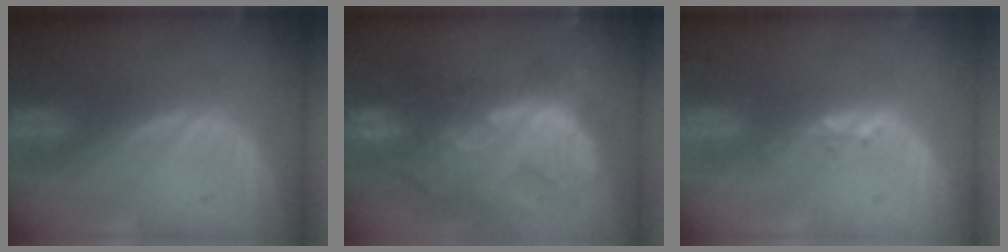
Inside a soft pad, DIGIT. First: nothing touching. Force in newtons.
{"total": 13.9, "press": 11.8, "slide": 7.4}
{"total": 1.7, "press": 1.5, "slide": 0.9}